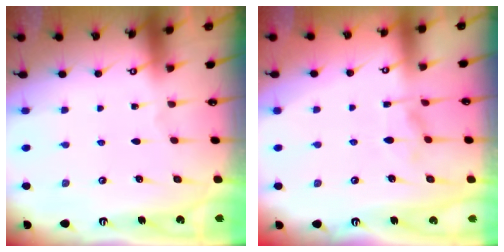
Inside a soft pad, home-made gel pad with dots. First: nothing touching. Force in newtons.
{"total": 3.2, "press": 2.9, "slide": 1.2}